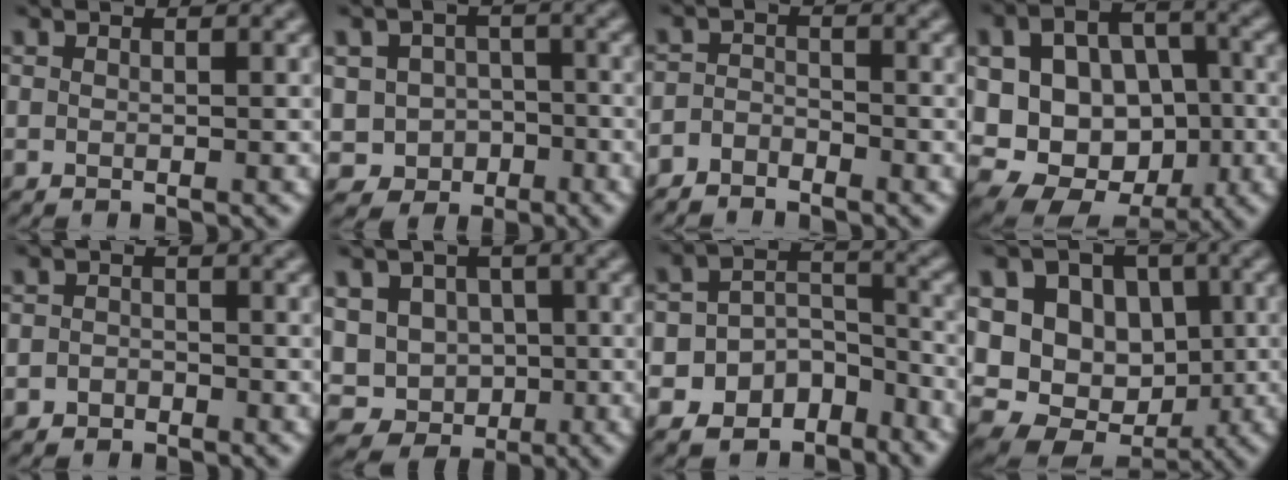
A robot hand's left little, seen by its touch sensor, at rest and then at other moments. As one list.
[{"total": 4.3, "force": [-1.4, 3.9, 1.0], "torque": [0.003, 0.005, -0.040]}, {"total": 2.2, "force": [-2.0, 0.8, 0.2], "torque": [-0.003, 0.005, -0.048]}, {"total": 14.4, "force": [0.1, 11.7, 8.3], "torque": [-0.159, 0.018, 0.012]}, {"total": 1.6, "force": [-0.9, 1.3, 0.2], "torque": [0.020, 0.007, -0.027]}, {"total": 8.3, "force": [-1.3, 7.6, 3.1], "torque": [-0.046, 0.017, -0.043]}, {"total": 10.7, "force": [-7.4, 7.6, 1.4], "torque": [-0.024, -0.001, -0.117]}, {"total": 13.8, "force": [1.8, 11.4, 7.4], "torque": [-0.142, 0.032, 0.024]}]